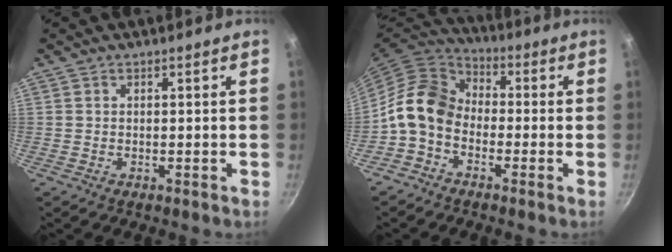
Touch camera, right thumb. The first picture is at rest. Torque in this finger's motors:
{"motor_torque": [0.30, 1.47, 0.96, -0.85, 0.14]}